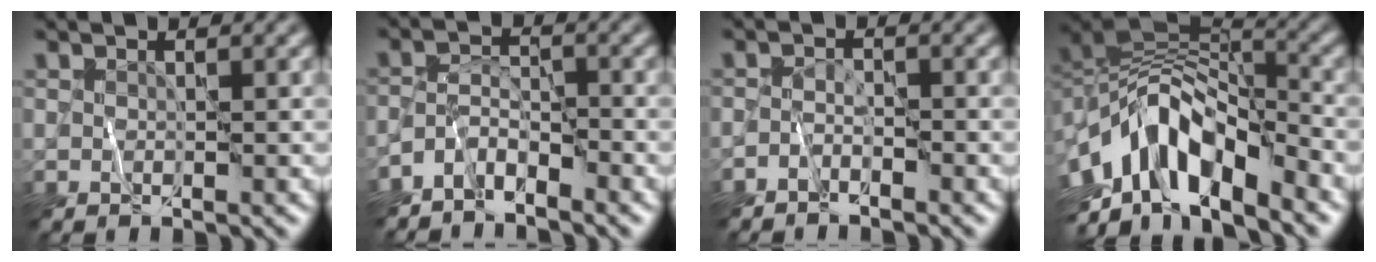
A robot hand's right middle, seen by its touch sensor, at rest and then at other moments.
{"total": 3.0, "force": [-2.6, 0.8, 1.1], "torque": [-0.019, 0.004, -0.061]}
{"total": 1.3, "force": [-1.2, 0.2, 0.5], "torque": [-0.011, 0.007, -0.028]}
{"total": 11.9, "force": [-4.5, 5.6, 9.4], "torque": [-0.159, 0.011, -0.091]}